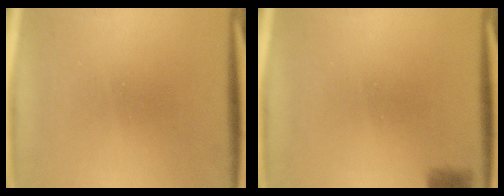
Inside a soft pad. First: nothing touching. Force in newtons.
{"total": 2.9}